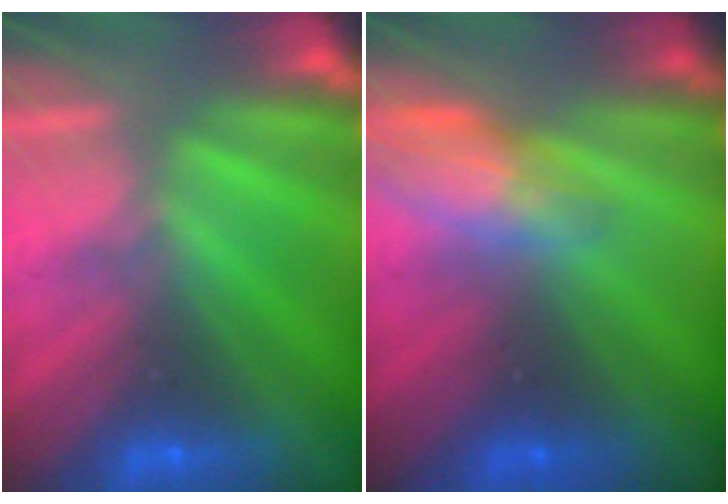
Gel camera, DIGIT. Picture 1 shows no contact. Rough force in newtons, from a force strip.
{"total": 2.7}